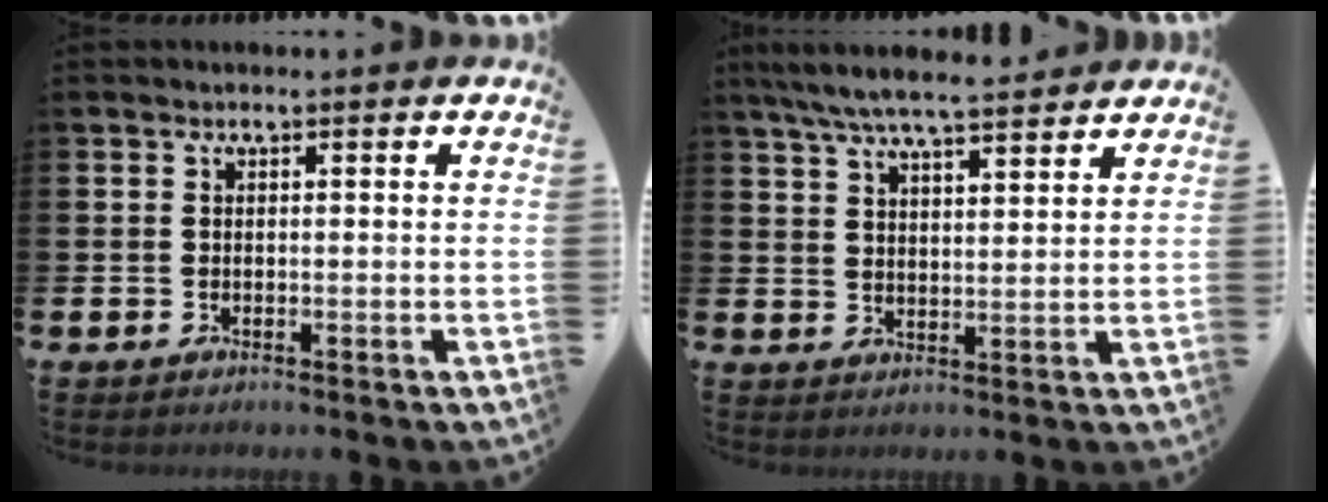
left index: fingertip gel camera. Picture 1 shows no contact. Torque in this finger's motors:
{"motor_torque": [0.98, -1.13, 0.19, 0.21]}